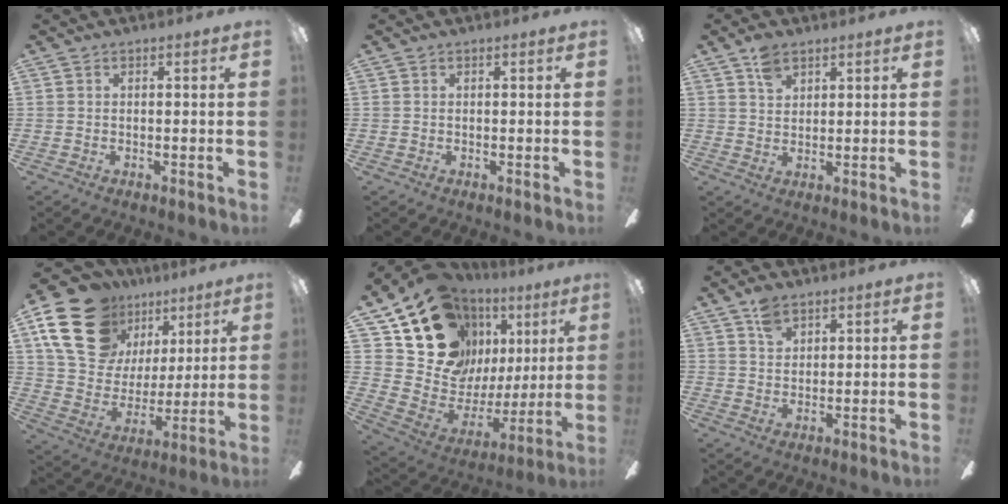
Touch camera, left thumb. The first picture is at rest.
{"total": 0.0}
{"total": 4.4, "force": [2.9, 2.5, 2.1], "torque": [-0.032, -0.006, 0.052]}
{"total": 22.1, "force": [12.1, 15.1, 10.7], "torque": [-0.194, -0.051, 0.229]}
{"total": 20.1, "force": [11.8, 13.9, 8.3], "torque": [-0.150, -0.073, 0.241]}
{"total": 4.5, "force": [3.0, 2.7, 2.1], "torque": [-0.031, -0.006, 0.055]}